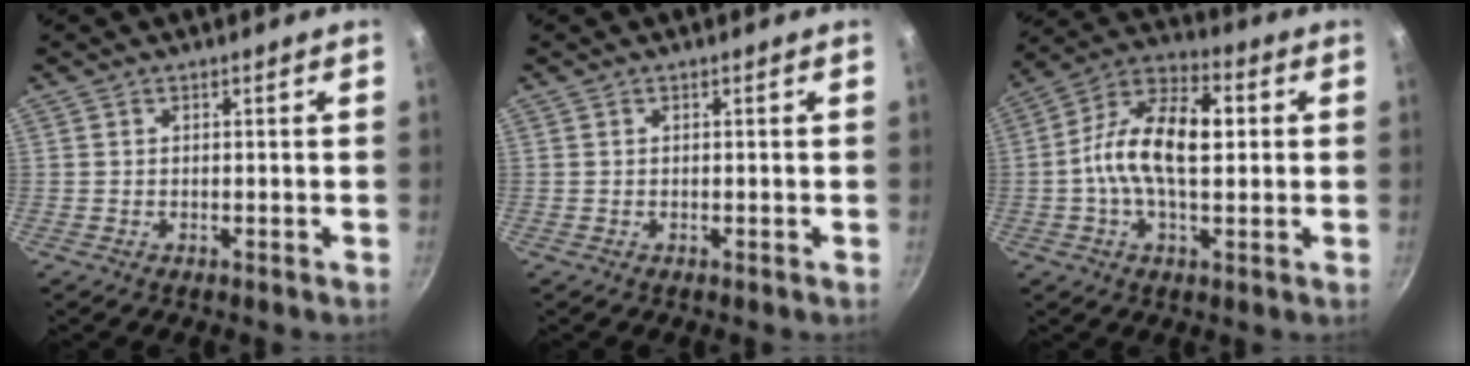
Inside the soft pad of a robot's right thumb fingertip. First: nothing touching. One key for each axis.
{"total": 0.0}
{"total": 15.5, "fx": 0.9, "fy": 8.1, "fz": 13.2, "tx": -0.217, "ty": 0.031, "tz": -0.007}